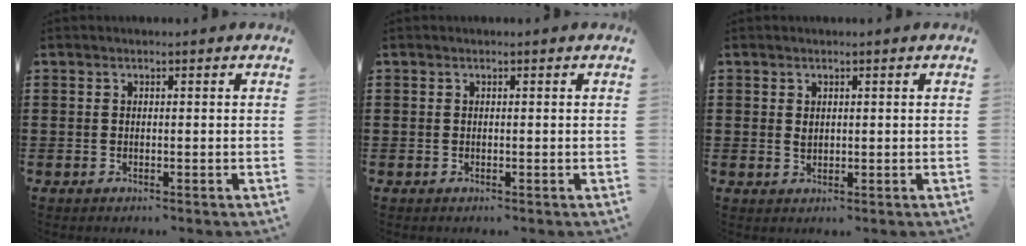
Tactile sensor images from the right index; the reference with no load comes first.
{"total": 0.0}
{"total": 1.1, "force": [0.5, 0.7, 0.7], "torque": [-0.016, 0.002, 0.009]}